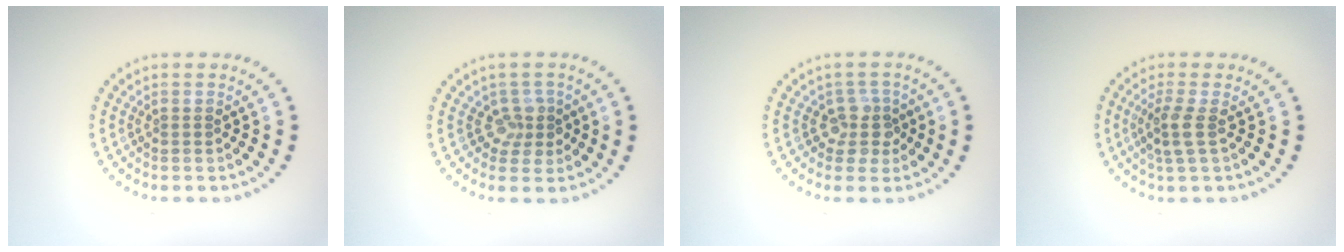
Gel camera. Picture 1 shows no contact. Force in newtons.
{"total": 2.1, "press": 1.7, "slide": 1.3}
{"total": 2.4, "press": 1.9, "slide": 1.5}
{"total": 2.0, "press": 1.7, "slide": 1.1}